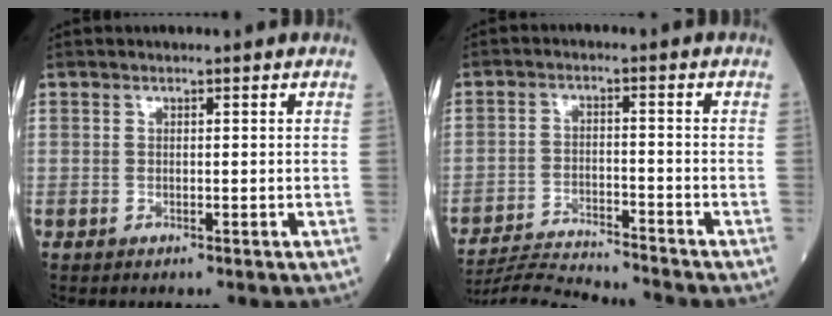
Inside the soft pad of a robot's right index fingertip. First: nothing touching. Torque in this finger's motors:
{"motor_torque": [-0.18, -0.23, 0.07, 0.01]}